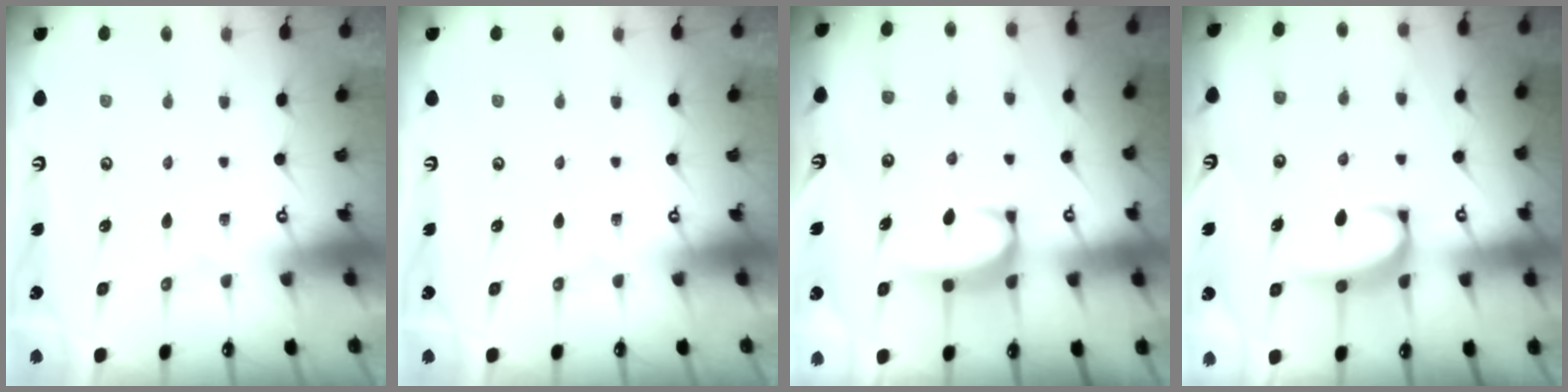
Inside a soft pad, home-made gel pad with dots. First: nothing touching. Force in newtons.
{"total": 0.0}
{"total": 1.8, "press": 1.7, "slide": 0.5}
{"total": 2.3, "press": 2.3, "slide": 0.6}